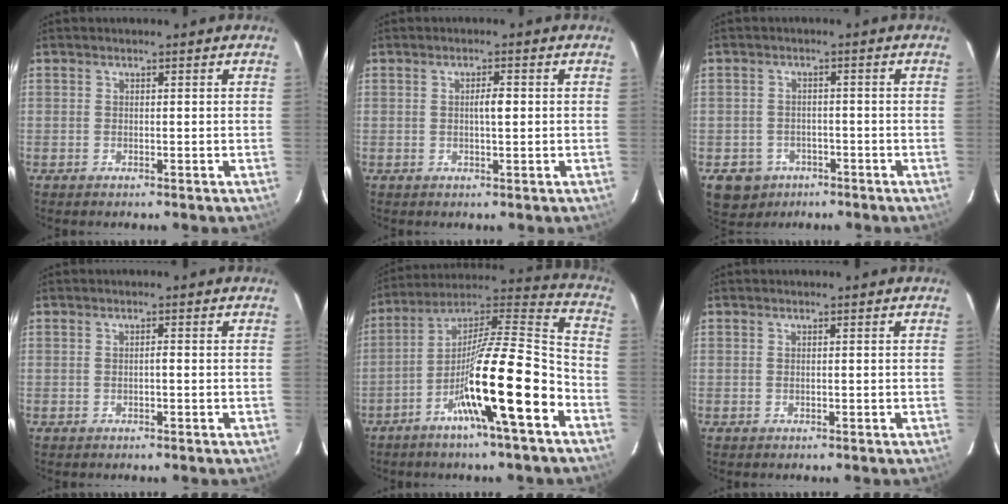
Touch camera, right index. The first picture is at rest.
{"total": 2.0, "force": [0.1, 0.4, 2.0], "torque": [-0.034, 0.003, 0.002]}
{"total": 4.9, "force": [-2.6, 4.2, 0.6], "torque": [-0.013, 0.009, -0.033]}
{"total": 0.5, "force": [-0.2, 0.1, 0.5], "torque": [-0.007, 0.002, -0.003]}
{"total": 18.1, "force": [-7.8, 0.4, 16.3], "torque": [-0.279, -0.001, -0.135]}
{"total": 0.0}